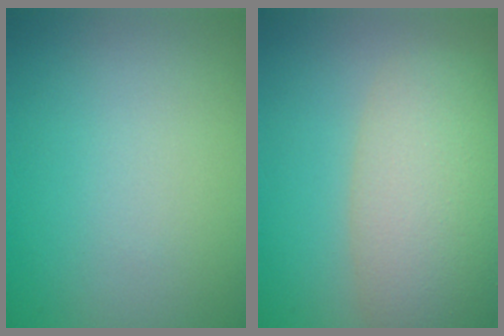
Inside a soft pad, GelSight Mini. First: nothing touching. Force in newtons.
{"total": 7.6, "press": 7.6, "slide": 0.4}